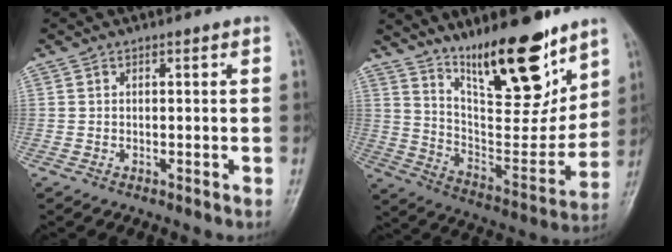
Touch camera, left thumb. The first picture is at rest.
{"total": 20.7, "force": [14.1, 6.3, 13.9], "torque": [-0.173, -0.090, 0.242]}